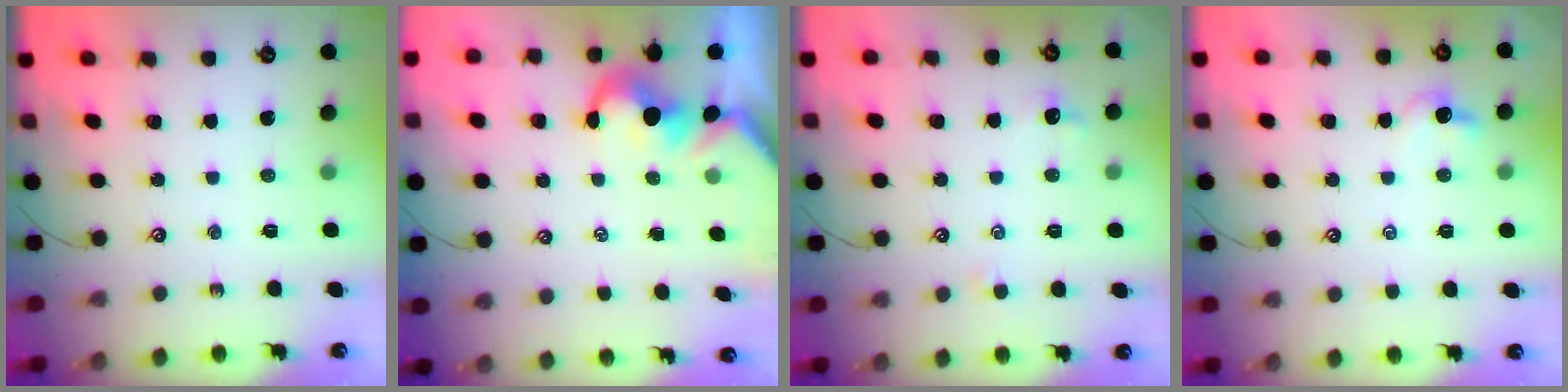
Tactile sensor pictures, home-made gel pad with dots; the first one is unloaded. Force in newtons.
{"total": 1.4, "press": 1.0, "slide": 0.9}
{"total": 0.6, "press": 0.4, "slide": 0.5}
{"total": 0.8, "press": 0.6, "slide": 0.5}